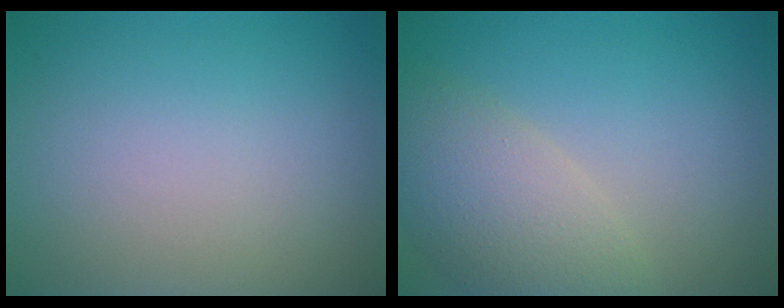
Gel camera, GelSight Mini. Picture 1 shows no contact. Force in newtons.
{"total": 5.5, "press": 5.5, "slide": 0.5}